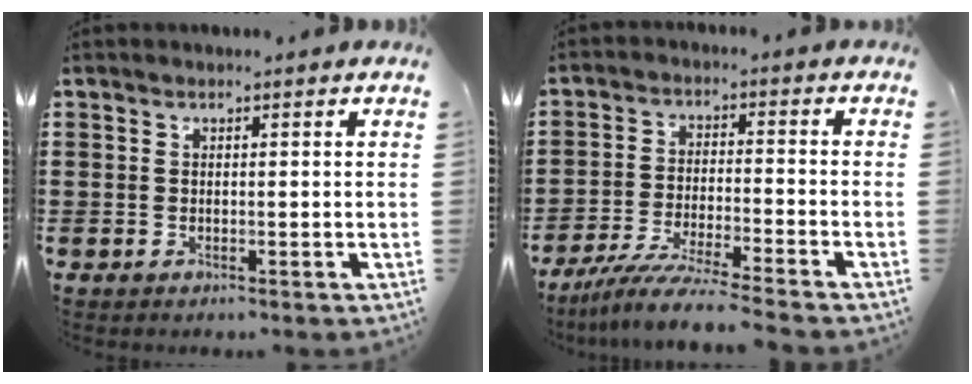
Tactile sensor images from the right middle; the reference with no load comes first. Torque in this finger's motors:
{"motor_torque": [1.12, -1.02, 0.58, 0.14]}